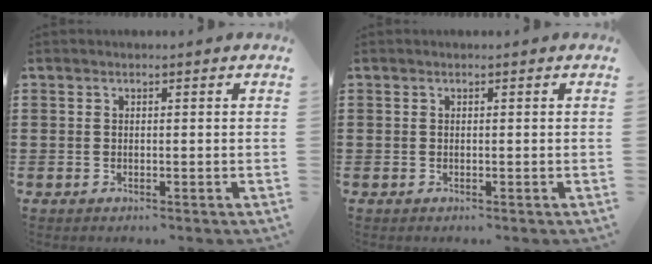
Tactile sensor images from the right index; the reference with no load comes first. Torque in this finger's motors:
{"motor_torque": [-0.01, 0.01, 0.00, 0.00]}